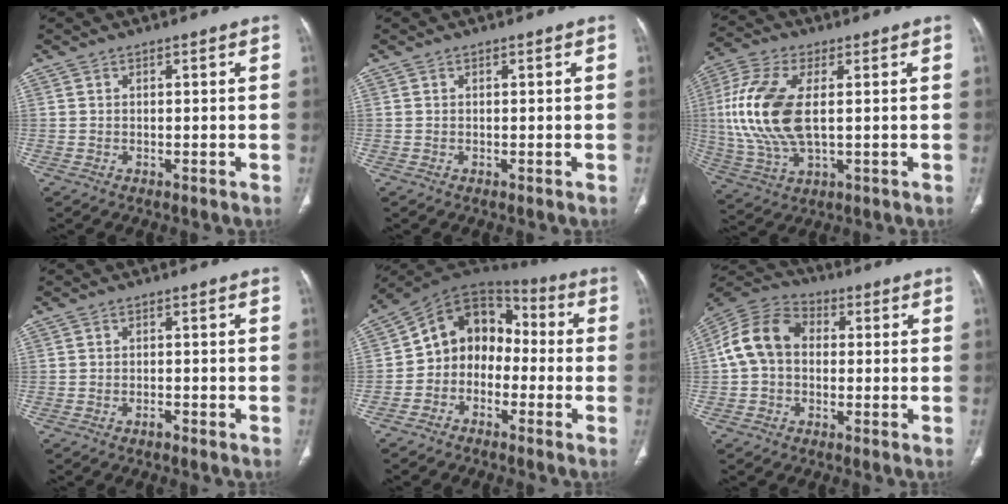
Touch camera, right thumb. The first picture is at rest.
{"total": 0.0}
{"total": 16.0, "force": [1.5, 7.9, 13.9], "torque": [-0.315, -0.002, 0.033]}
{"total": 0.9, "force": [-0.7, 0.3, 0.5], "torque": [-0.010, 0.005, -0.012]}
{"total": 12.0, "force": [-2.0, 9.7, 6.8], "torque": [-0.075, 0.065, -0.054]}
{"total": 11.1, "force": [0.4, 8.4, 7.3], "torque": [-0.134, 0.034, -0.006]}